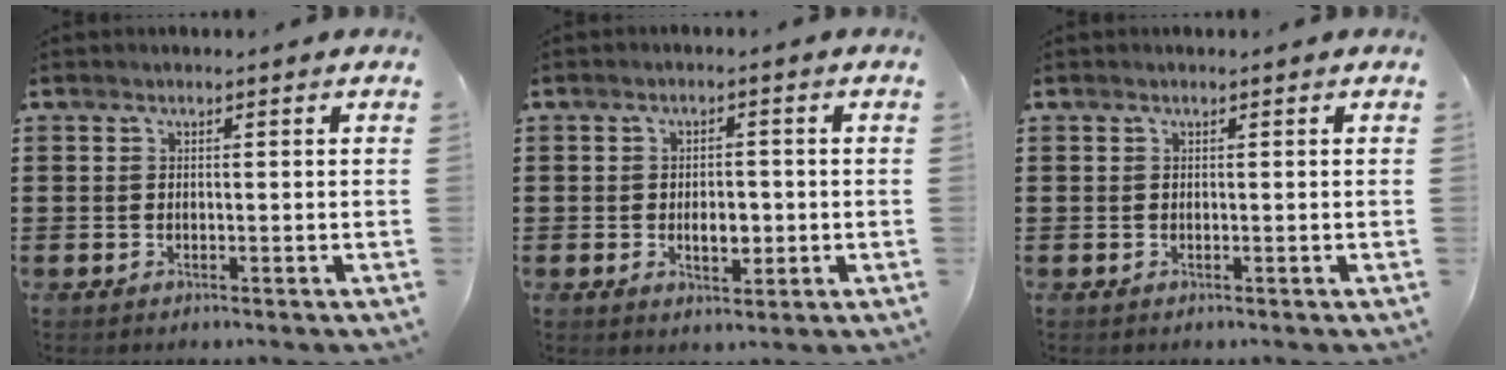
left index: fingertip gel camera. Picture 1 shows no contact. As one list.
[{"total": 4.0, "force": [-0.7, 2.2, 3.3], "torque": [-0.056, 0.002, -0.016]}, {"total": 0.0}]